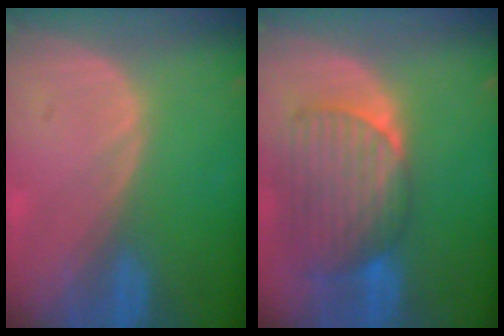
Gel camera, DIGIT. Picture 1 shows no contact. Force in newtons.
{"total": 9.4, "press": 8.3, "slide": 4.4}